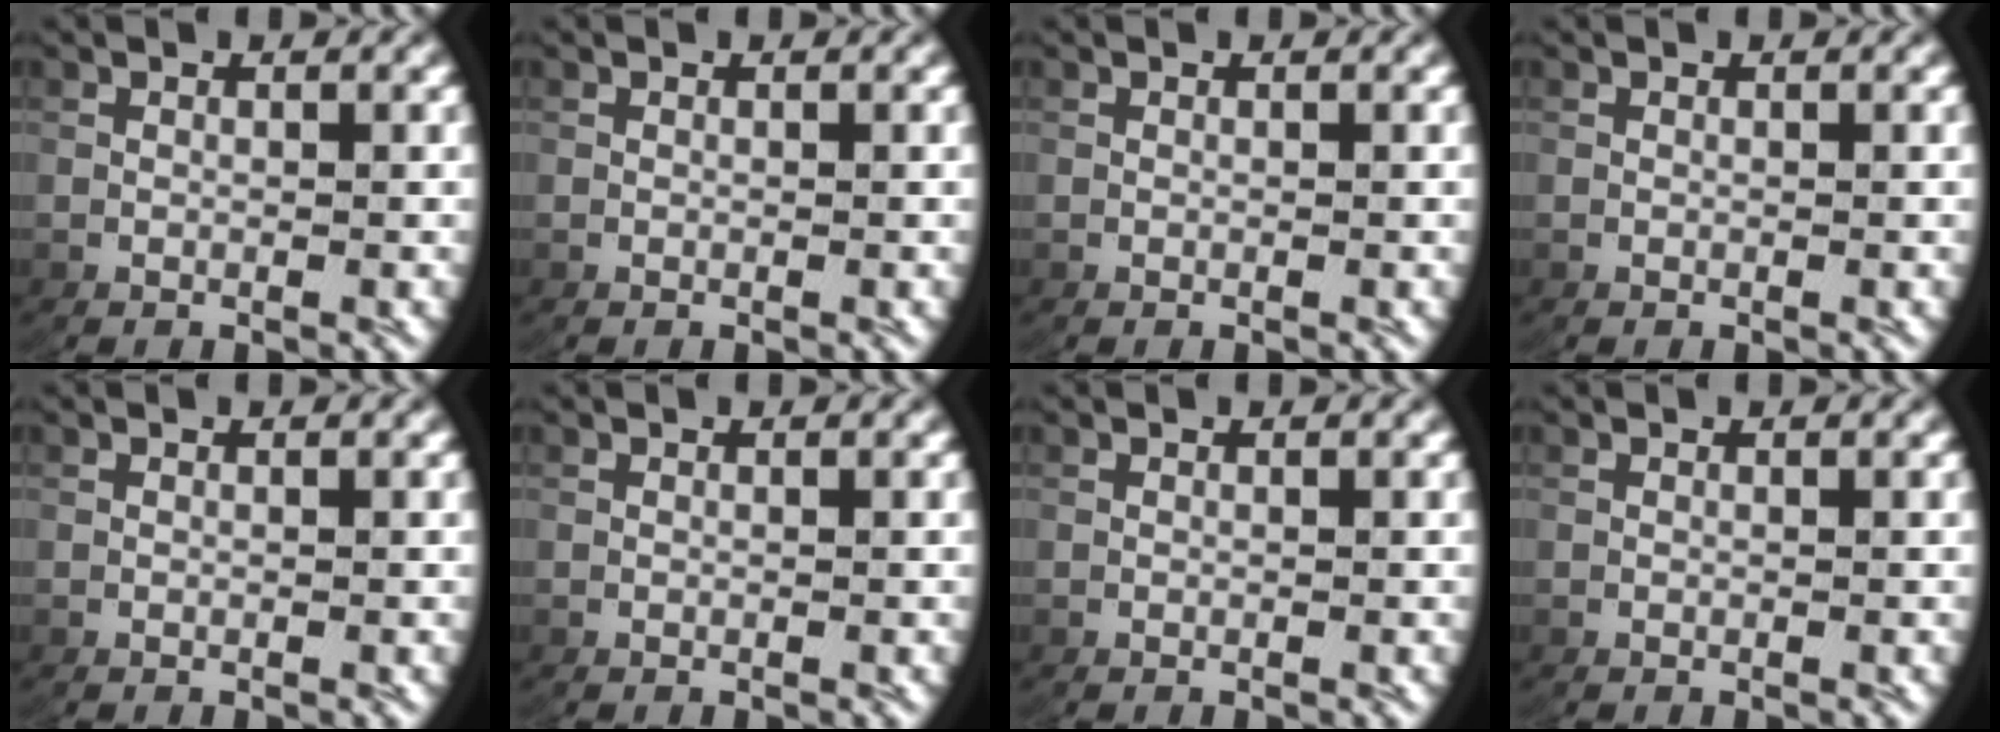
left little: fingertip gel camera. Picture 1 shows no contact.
{"total": 0.0}
{"total": 0.0}
{"total": 0.0}
{"total": 0.0}
{"total": 0.0}
{"total": 0.0}
{"total": 0.0}